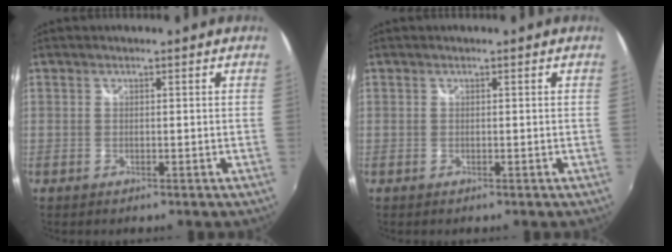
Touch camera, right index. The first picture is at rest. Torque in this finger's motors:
{"motor_torque": [0.00, 0.00, 0.00, 0.00]}